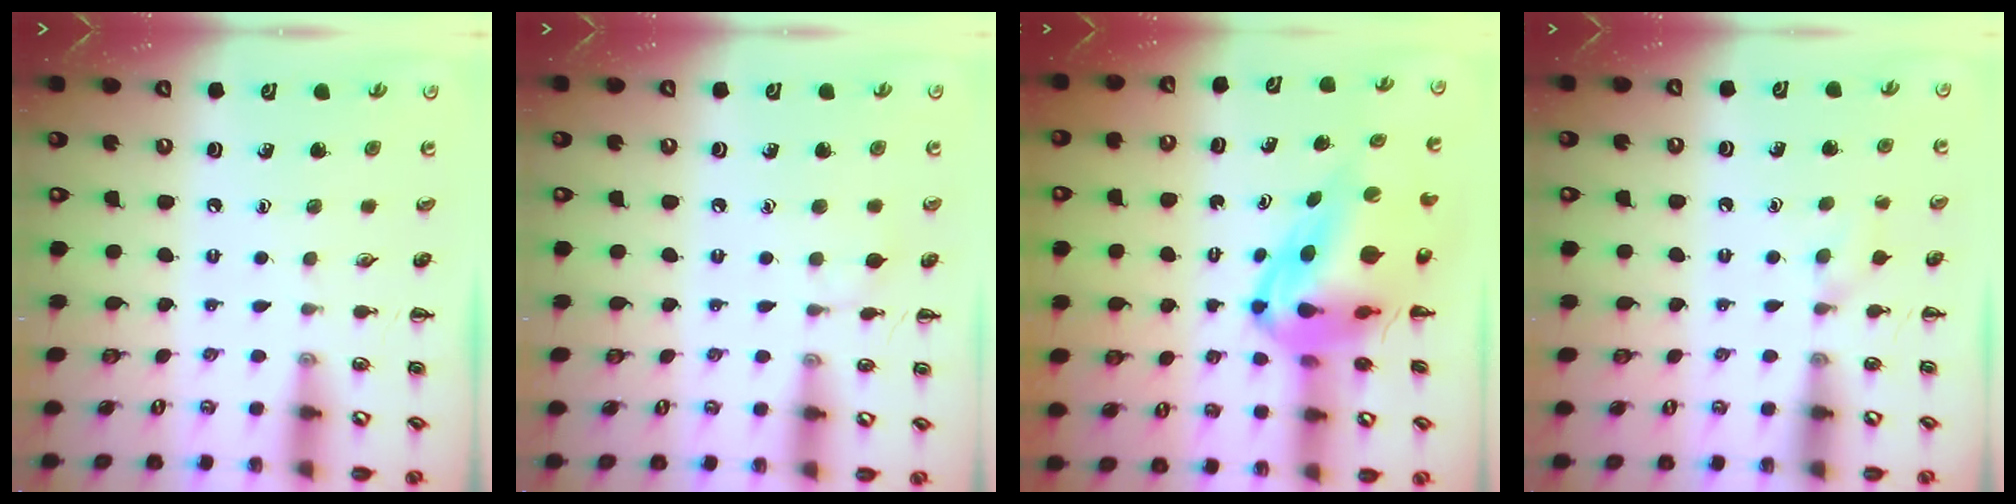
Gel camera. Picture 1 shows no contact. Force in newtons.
{"total": 4.5, "press": 4.2, "slide": 1.5}
{"total": 10.6, "press": 10.0, "slide": 3.4}
{"total": 5.4, "press": 5.1, "slide": 1.7}